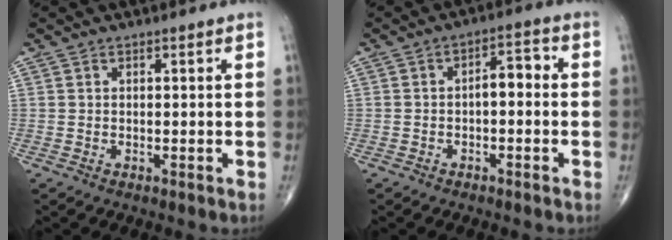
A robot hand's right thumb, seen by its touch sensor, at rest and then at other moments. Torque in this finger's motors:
{"motor_torque": [1.11, 0.49, 0.41, -0.28, 0.04]}